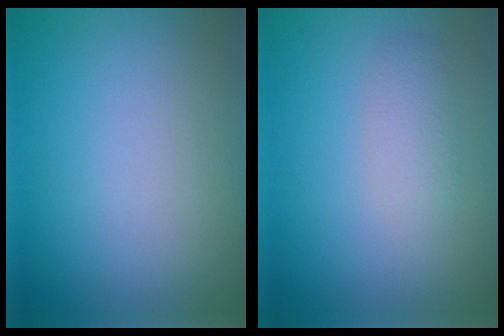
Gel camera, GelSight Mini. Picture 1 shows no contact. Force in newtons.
{"total": 1.9, "press": 1.9, "slide": 0.1}